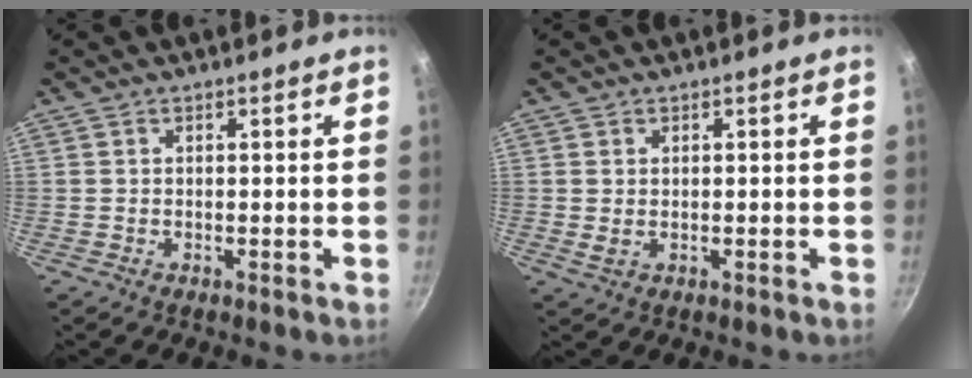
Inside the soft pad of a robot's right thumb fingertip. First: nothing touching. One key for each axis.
{"total": 1.7, "fx": 0.2, "fy": 1.2, "fz": 1.2, "tx": -0.021, "ty": -0.003, "tz": 0.005}